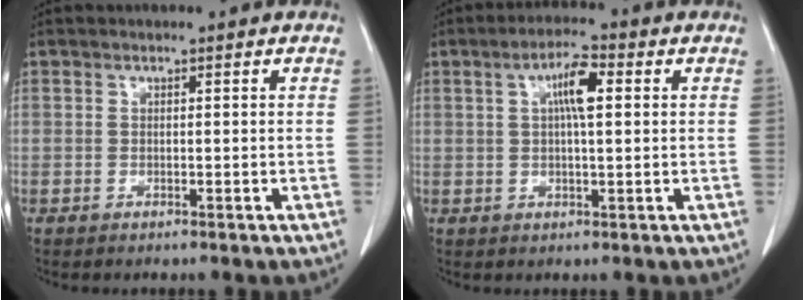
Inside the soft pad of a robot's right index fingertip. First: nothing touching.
{"total": 5.6, "force": [1.5, 1.0, 5.3], "torque": [-0.096, 0.012, 0.024]}